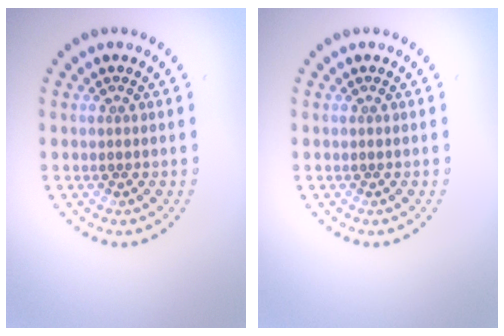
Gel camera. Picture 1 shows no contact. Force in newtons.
{"total": 0.0}